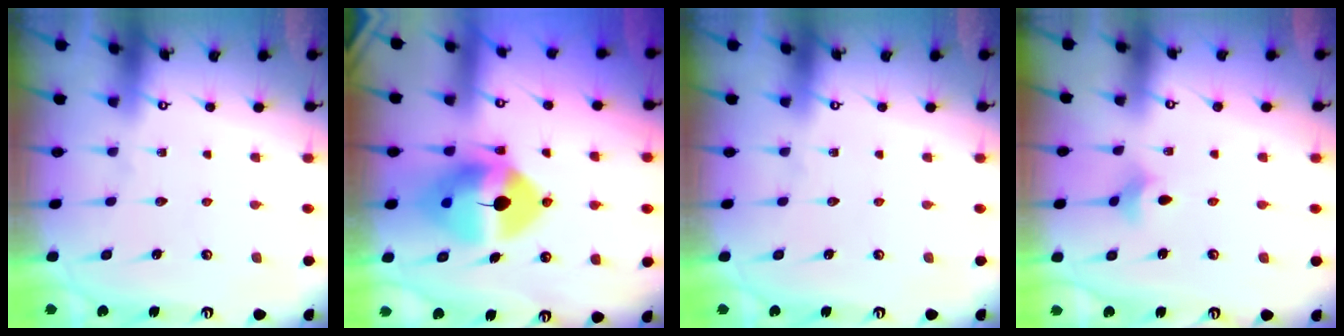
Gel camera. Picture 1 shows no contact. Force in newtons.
{"total": 14.5, "press": 14.2, "slide": 2.6}
{"total": 0.0}
{"total": 4.7, "press": 4.6, "slide": 0.9}